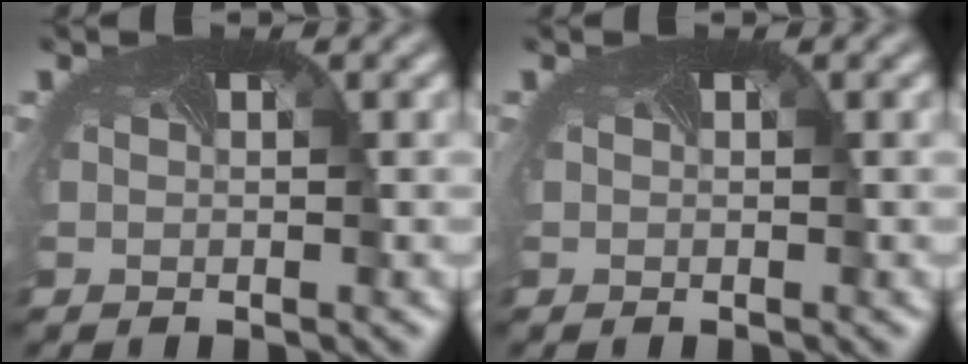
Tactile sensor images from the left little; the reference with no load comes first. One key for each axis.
{"total": 0.0}